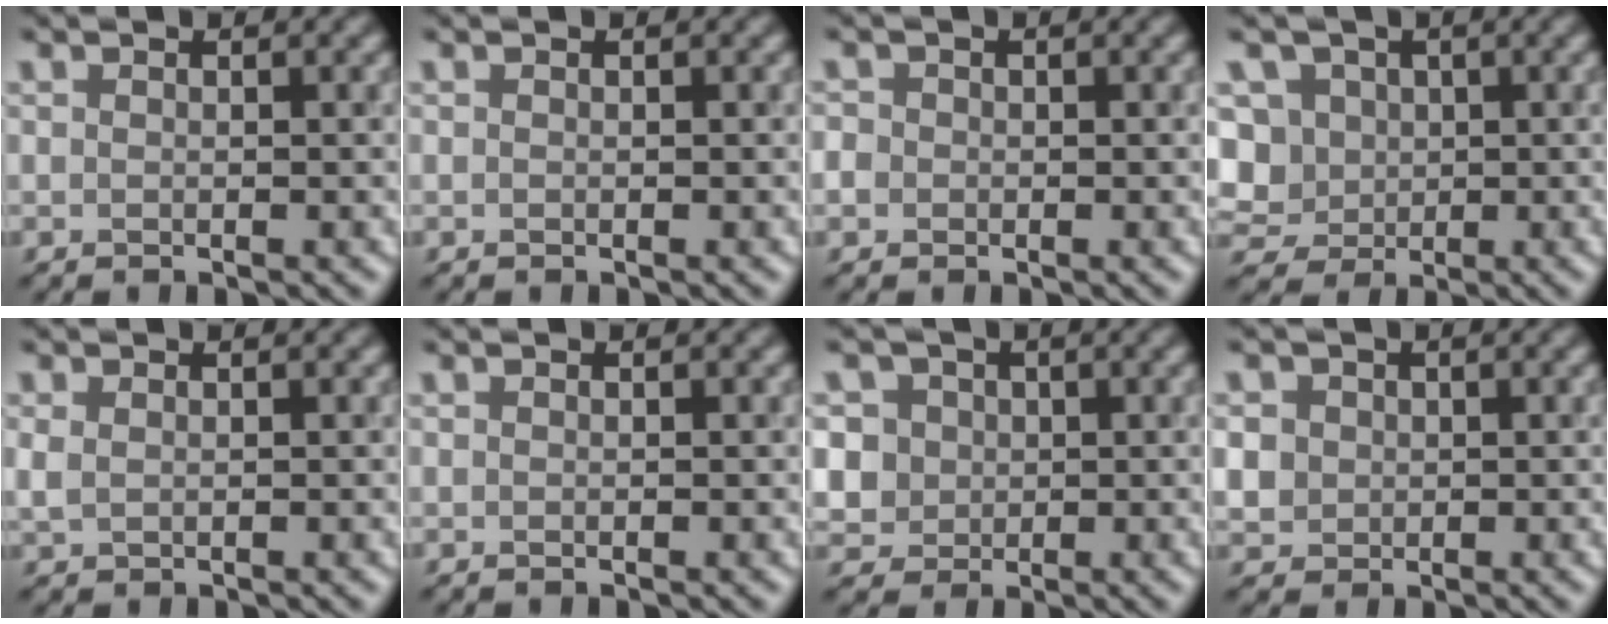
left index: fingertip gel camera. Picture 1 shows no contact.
{"total": 0.0}
{"total": 1.6, "force": [0.0, 1.5, 0.5], "torque": [-0.002, 0.003, -0.006]}
{"total": 9.2, "force": [1.1, 8.2, 4.0], "torque": [-0.089, 0.028, -0.013]}
{"total": 1.2, "force": [0.3, 0.9, 0.8], "torque": [-0.021, -0.001, 0.009]}
{"total": 0.0}
{"total": 5.8, "force": [1.7, 5.2, 2.1], "torque": [-0.043, 0.021, 0.015]}
{"total": 3.6, "force": [0.6, 3.3, 1.2], "torque": [-0.034, 0.015, 0.011]}